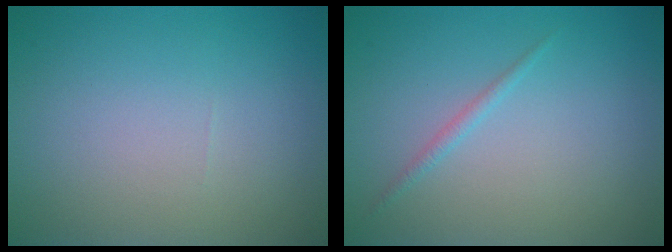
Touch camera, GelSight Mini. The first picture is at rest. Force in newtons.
{"total": 0.8, "press": 0.8, "slide": 0.1}